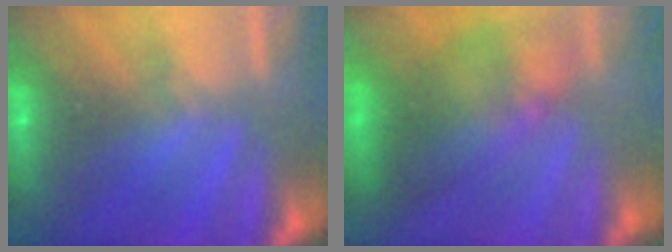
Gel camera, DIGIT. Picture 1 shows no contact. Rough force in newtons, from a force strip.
{"total": 7.5}